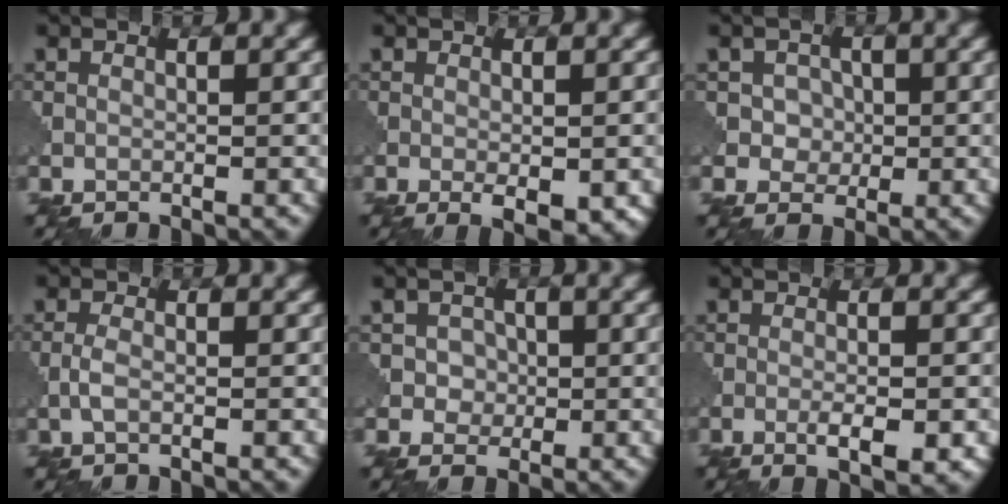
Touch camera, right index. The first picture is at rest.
{"total": 2.6, "force": [-0.9, 0.9, 2.3], "torque": [-0.035, -0.007, -0.007]}
{"total": 2.7, "force": [0.2, 2.5, 1.0], "torque": [-0.005, 0.002, -0.003]}
{"total": 1.5, "force": [-0.5, 0.6, 1.2], "torque": [-0.032, 0.002, -0.016]}
{"total": 2.2, "force": [0.0, 2.0, 0.8], "torque": [-0.001, 0.001, -0.007]}
{"total": 3.0, "force": [-1.1, 0.7, 2.7], "torque": [-0.049, -0.003, -0.018]}